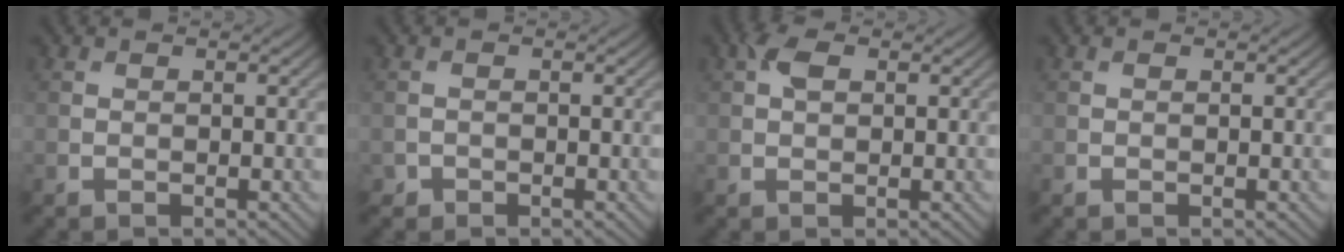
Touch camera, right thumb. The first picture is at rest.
{"total": 0.9, "force": [-0.6, 0.6, 0.0], "torque": [0.003, -0.003, -0.014]}
{"total": 2.5, "force": [0.9, 1.4, 1.9], "torque": [-0.042, 0.006, 0.012]}
{"total": 0.0}